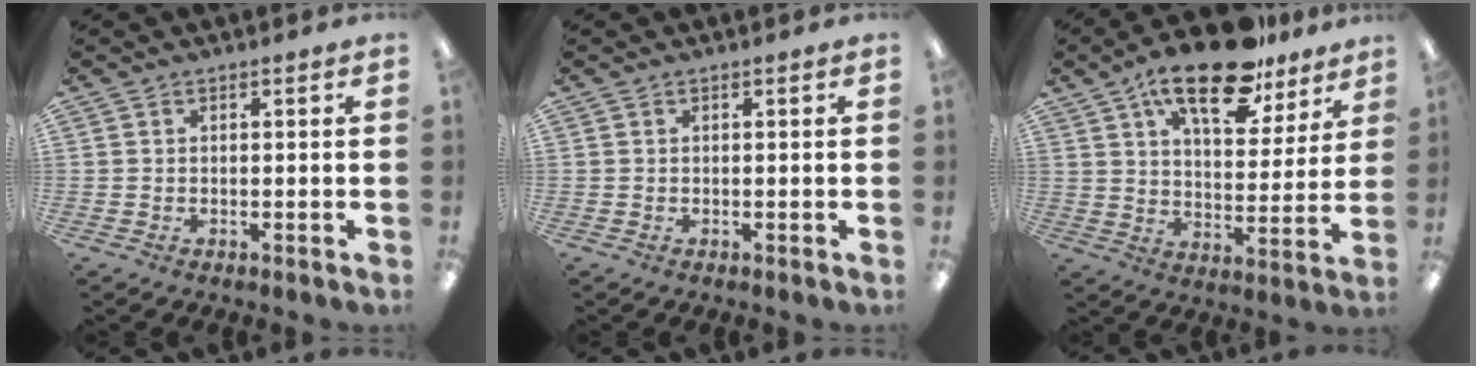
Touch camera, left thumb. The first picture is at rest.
{"total": 0.0}
{"total": 18.3, "force": [12.7, 7.4, 11.0], "torque": [-0.176, -0.062, 0.212]}